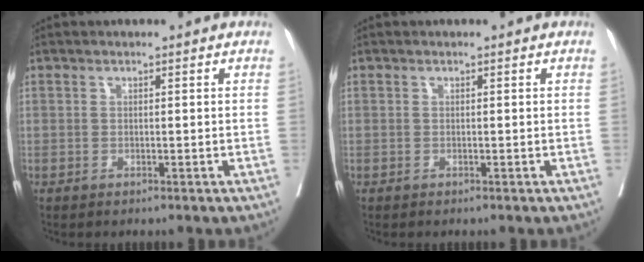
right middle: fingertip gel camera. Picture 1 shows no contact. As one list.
[{"total": 0.0}]